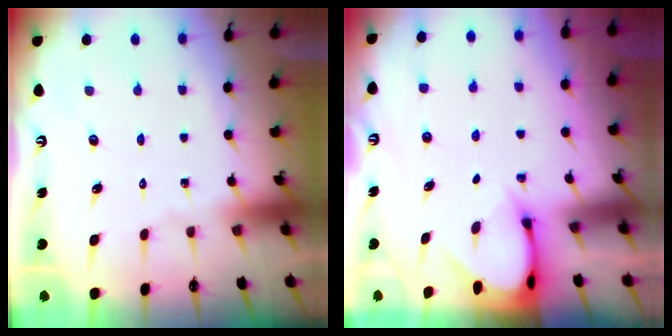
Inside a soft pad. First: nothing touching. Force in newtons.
{"total": 3.0, "press": 3.0, "slide": 0.2}